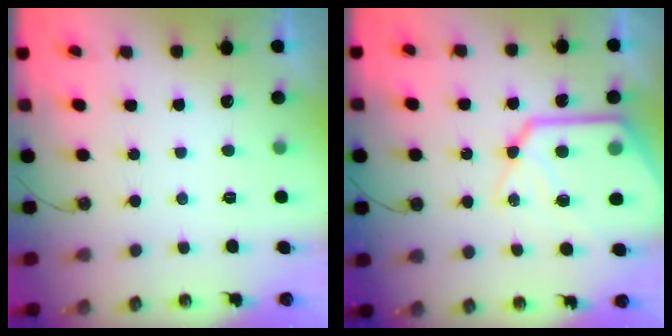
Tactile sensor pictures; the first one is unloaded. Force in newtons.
{"total": 19.4, "press": 19.3, "slide": 2.0}